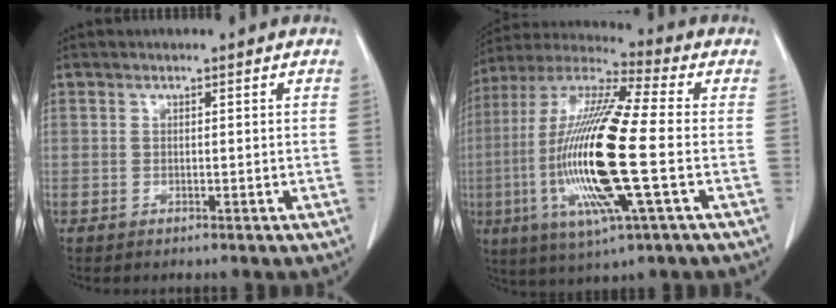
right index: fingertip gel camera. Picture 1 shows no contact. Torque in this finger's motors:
{"motor_torque": [2.14, 0.00, 0.72, 0.21]}